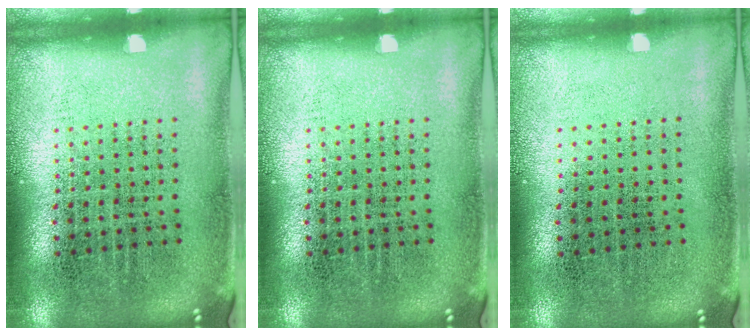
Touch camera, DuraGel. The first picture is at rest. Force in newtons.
{"total": 0.0}
{"total": 0.0}